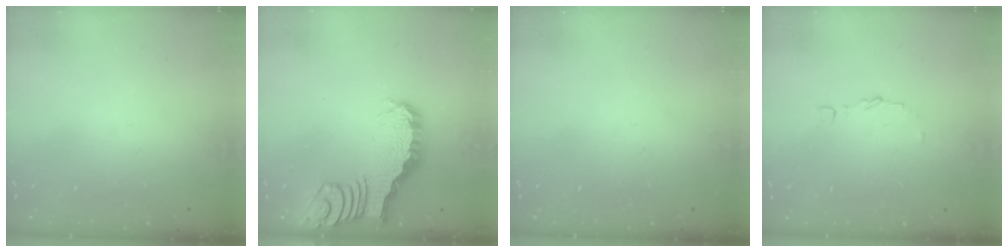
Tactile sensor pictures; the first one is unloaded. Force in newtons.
{"total": 2.7, "press": 2.7, "slide": 0.4}
{"total": 0.0}
{"total": 3.7, "press": 3.7, "slide": 0.3}